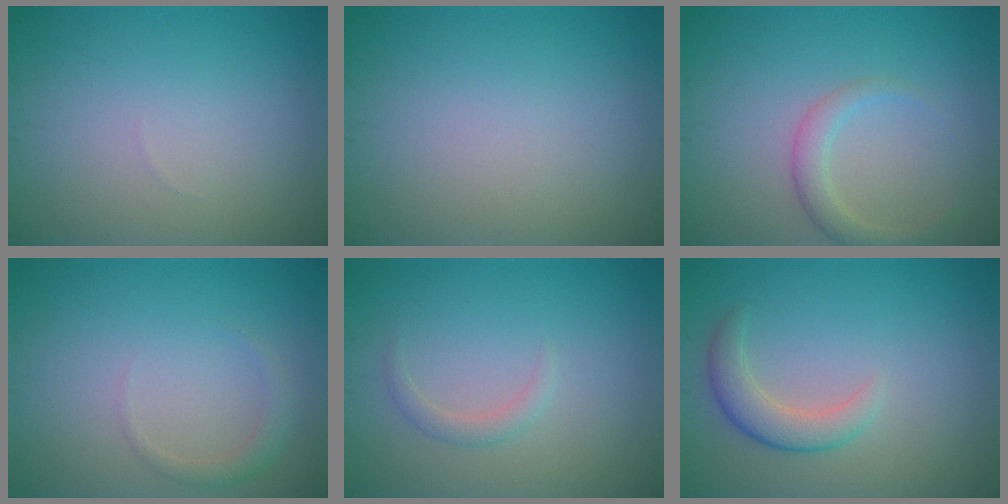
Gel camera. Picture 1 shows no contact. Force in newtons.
{"total": 0.0}
{"total": 2.4, "press": 2.4, "slide": 0.2}
{"total": 1.3, "press": 1.3, "slide": 0.1}
{"total": 1.2, "press": 1.2, "slide": 0.1}
{"total": 2.9, "press": 2.9, "slide": 0.2}